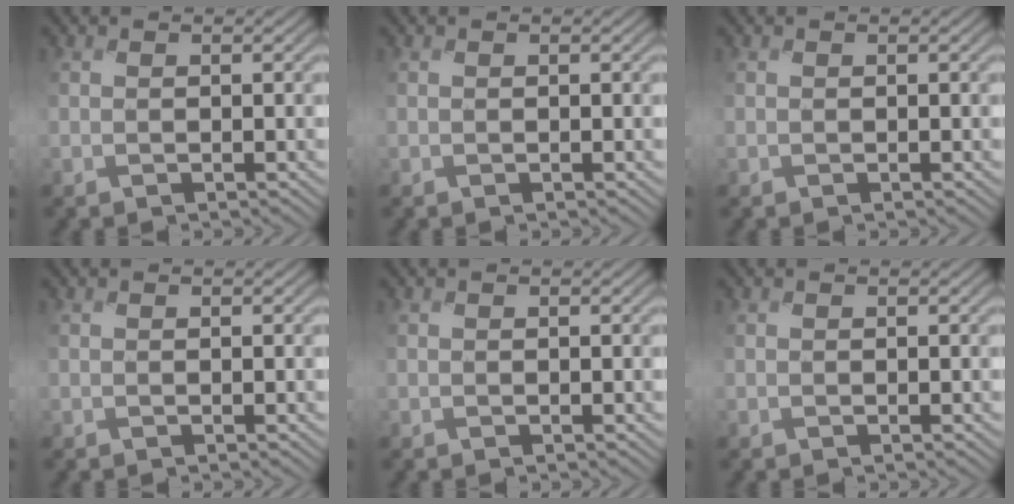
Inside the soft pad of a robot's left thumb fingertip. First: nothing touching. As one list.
[{"total": 0.0}, {"total": 0.0}, {"total": 0.0}, {"total": 0.0}, {"total": 0.0}]